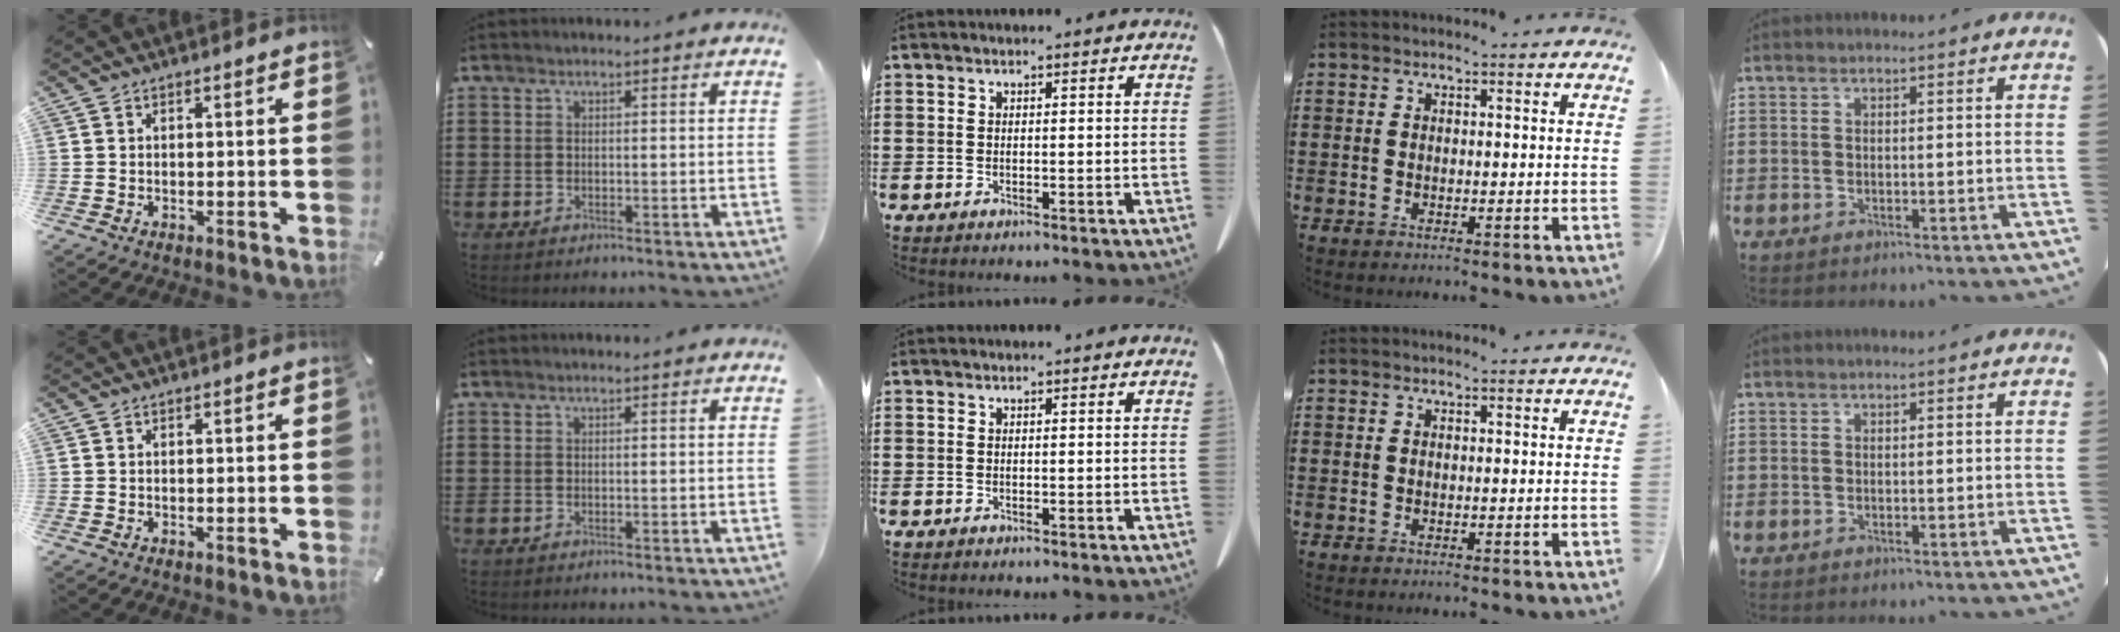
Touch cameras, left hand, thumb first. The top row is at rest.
{}